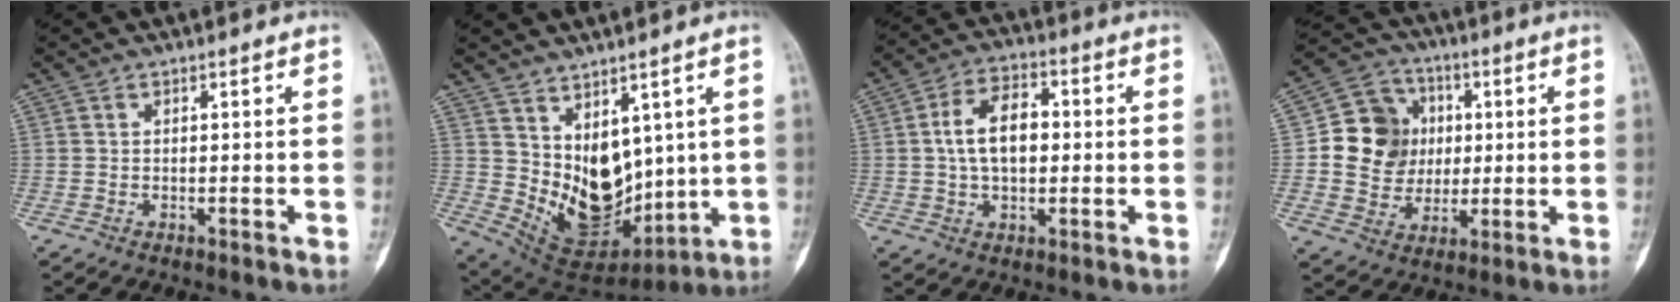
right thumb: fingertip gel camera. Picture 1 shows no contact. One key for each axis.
{"total": 14.2, "fx": 2.6, "fy": 9.3, "fz": 10.4, "tx": -0.123, "ty": -0.038, "tz": 0.084}
{"total": 10.3, "fx": 0.7, "fy": 6.2, "fz": 8.2, "tx": -0.131, "ty": 0.018, "tz": 0.008}
{"total": 15.9, "fx": 1.7, "fy": 13.5, "fz": 8.4, "tx": -0.112, "ty": 0.009, "tz": 0.033}